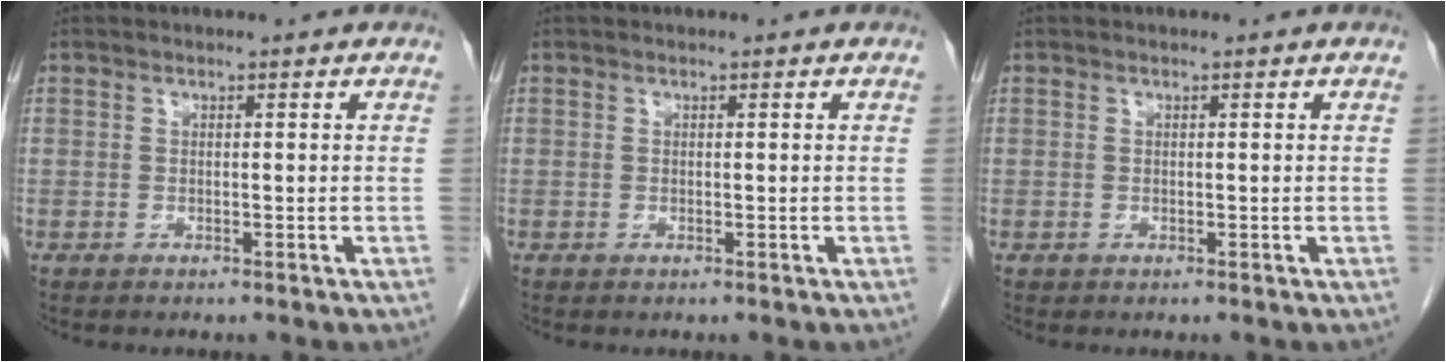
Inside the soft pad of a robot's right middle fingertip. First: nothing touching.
{"total": 0.0}
{"total": 0.0}